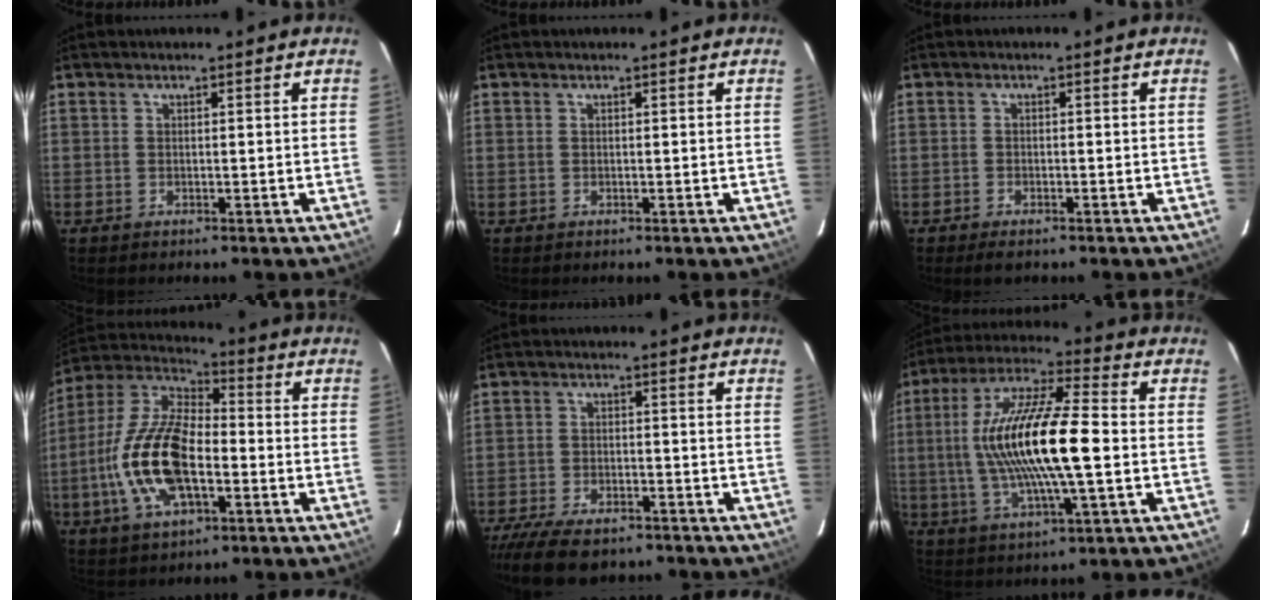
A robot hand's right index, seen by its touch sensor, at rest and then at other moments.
{"total": 0.0}
{"total": 2.4, "force": [-2.0, 0.8, 1.1], "torque": [-0.030, -0.008, -0.036]}
{"total": 17.8, "force": [-4.4, 8.1, 15.2], "torque": [-0.323, -0.001, -0.088]}
{"total": 12.5, "force": [-10.3, 4.4, 5.5], "torque": [-0.128, -0.027, -0.168]}
{"total": 18.9, "force": [-0.5, 3.7, 18.5], "torque": [-0.357, 0.006, -0.016]}